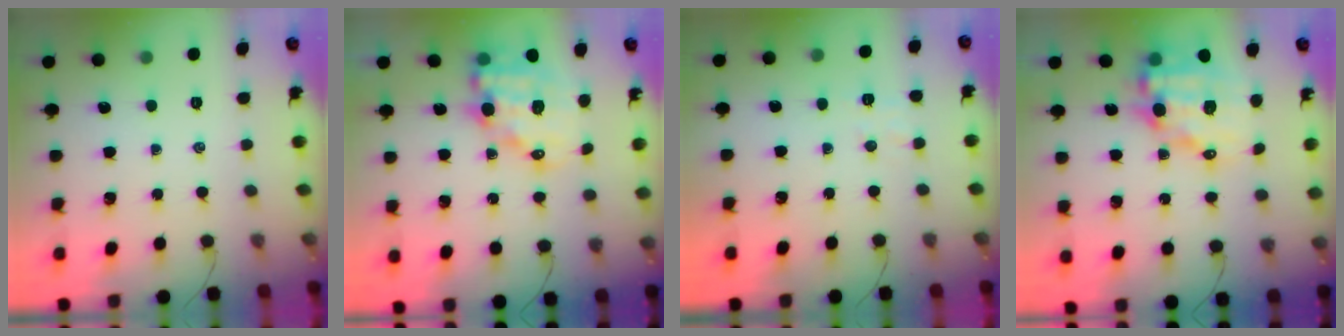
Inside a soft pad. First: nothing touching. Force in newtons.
{"total": 12.7, "press": 12.4, "slide": 2.9}
{"total": 5.4, "press": 5.4, "slide": 0.9}
{"total": 12.7, "press": 12.3, "slide": 3.2}